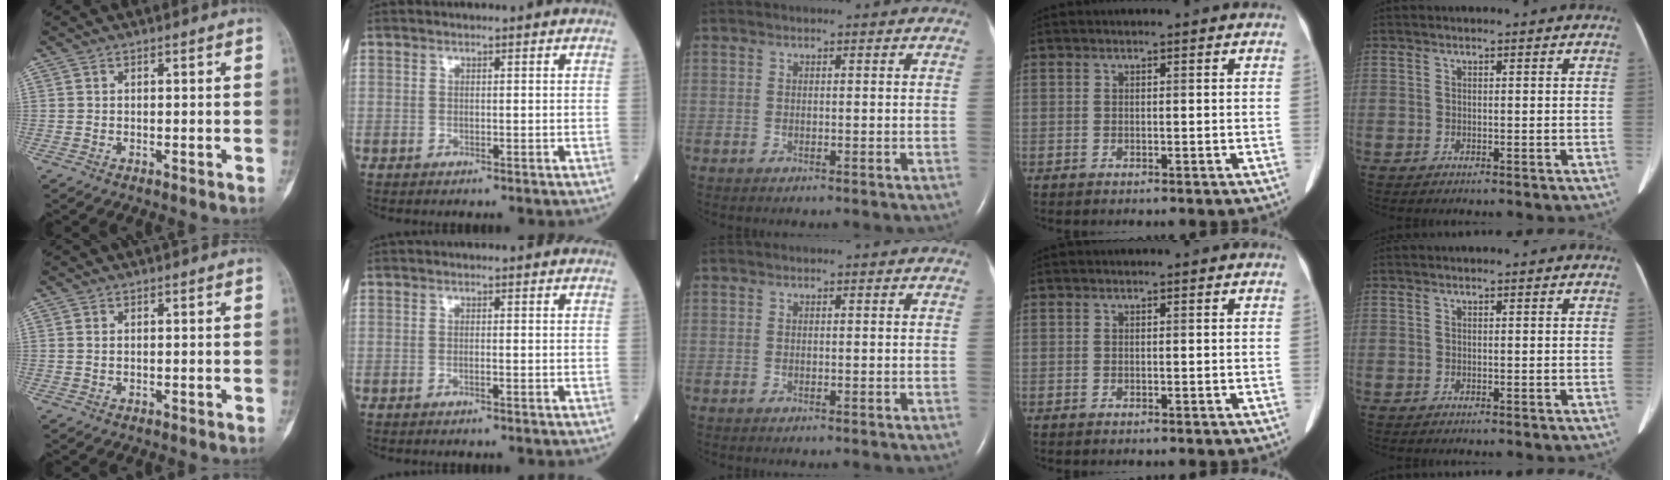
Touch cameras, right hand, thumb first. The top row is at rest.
{"thumb": {"total": 0.7, "force": [0.2, 0.4, 0.5], "torque": [-0.014, 0.002, 0.006]}, "index": {"total": 0.8, "force": [-0.3, 0.0, 0.7], "torque": [-0.016, -0.001, -0.005]}}